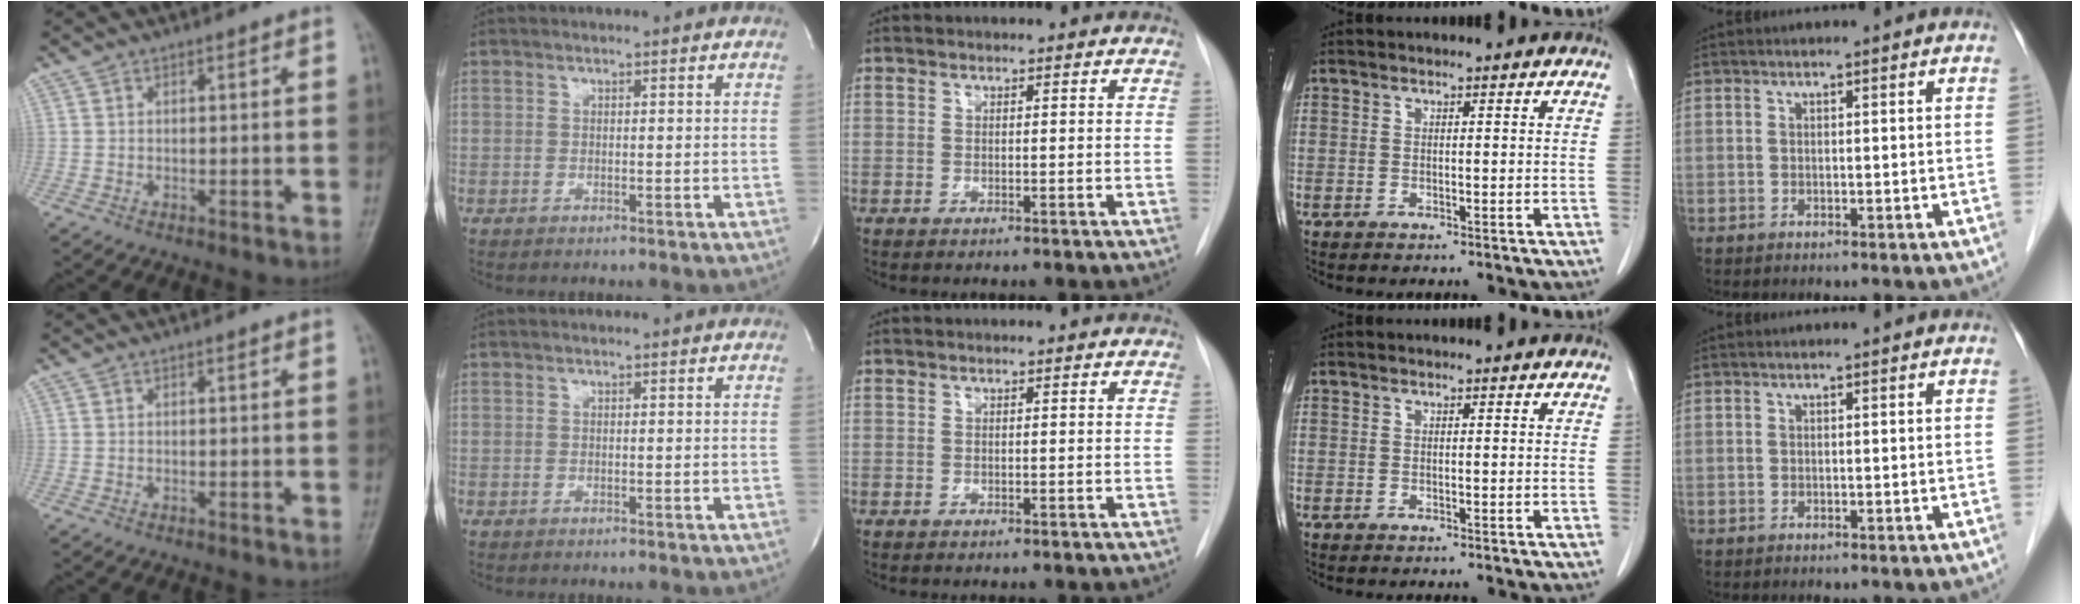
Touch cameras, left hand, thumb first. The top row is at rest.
{}